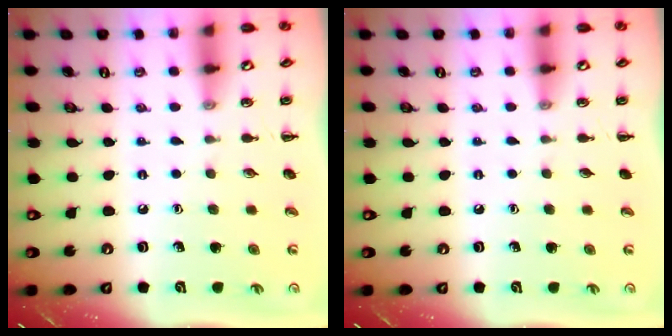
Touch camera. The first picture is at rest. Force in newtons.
{"total": 0.0}